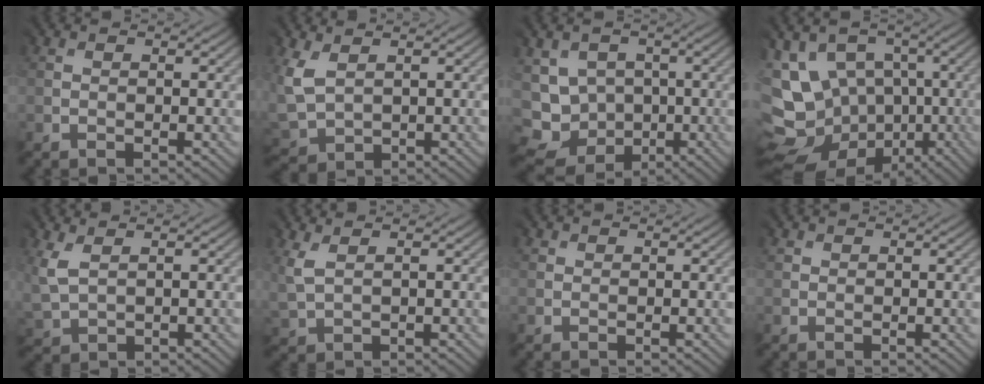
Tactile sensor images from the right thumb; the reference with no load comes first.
{"total": 5.4, "force": [2.7, 3.9, 2.7], "torque": [-0.115, -0.003, 0.059]}
{"total": 8.1, "force": [-1.1, 7.7, 2.4], "torque": [-0.087, -0.014, -0.023]}
{"total": 14.4, "force": [-2.3, 12.5, 6.8], "torque": [-0.173, -0.012, -0.027]}
{"total": 3.8, "force": [2.3, 2.3, 2.0], "torque": [-0.079, 0.001, 0.049]}
{"total": 2.9, "force": [2.1, 1.4, 1.4], "torque": [-0.057, 0.006, 0.045]}
{"total": 0.9, "force": [0.5, 0.6, -0.4], "torque": [0.011, -0.004, 0.007]}
{"total": 1.0, "force": [0.7, 0.7, -0.1], "torque": [0.003, -0.003, 0.011]}